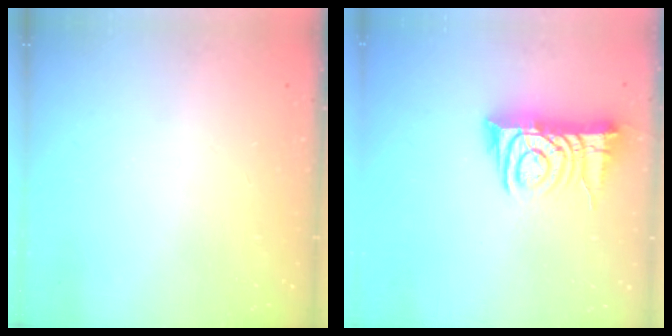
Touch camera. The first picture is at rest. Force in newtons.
{"total": 10.7, "press": 10.6, "slide": 1.2}